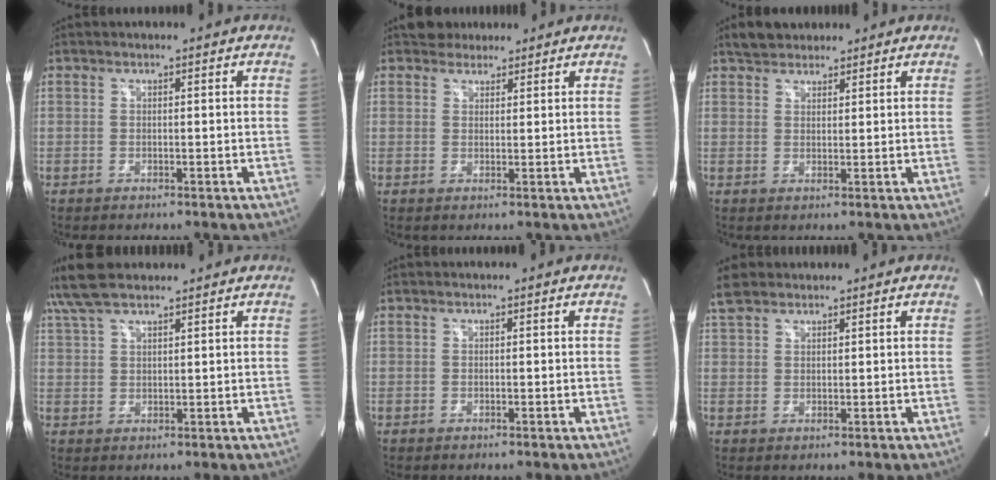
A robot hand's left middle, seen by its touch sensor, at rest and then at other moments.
{"total": 2.9, "force": [2.4, 1.6, 0.0], "torque": [0.003, 0.011, 0.036]}
{"total": 4.3, "force": [3.6, 2.1, 1.3], "torque": [-0.025, 0.018, 0.063]}
{"total": 7.9, "force": [6.6, 1.9, 4.0], "torque": [-0.084, 0.030, 0.127]}
{"total": 0.0}
{"total": 4.3, "force": [3.5, 2.0, 1.5], "torque": [-0.043, 0.019, 0.073]}